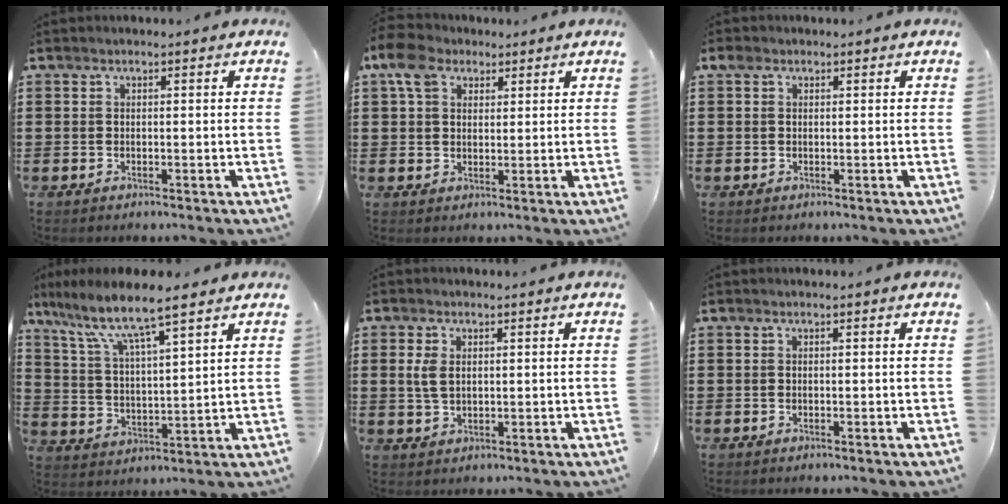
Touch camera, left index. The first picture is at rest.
{"total": 6.5, "force": [3.6, 4.6, 2.8], "torque": [-0.070, 0.011, 0.067]}
{"total": 1.4, "force": [0.3, 1.2, 0.6], "torque": [-0.016, 0.006, 0.004]}
{"total": 7.8, "force": [6.0, 0.9, 4.9], "torque": [-0.120, -0.032, 0.098]}
{"total": 3.4, "force": [0.7, 2.0, 2.6], "torque": [-0.070, 0.002, 0.008]}
{"total": 0.0}